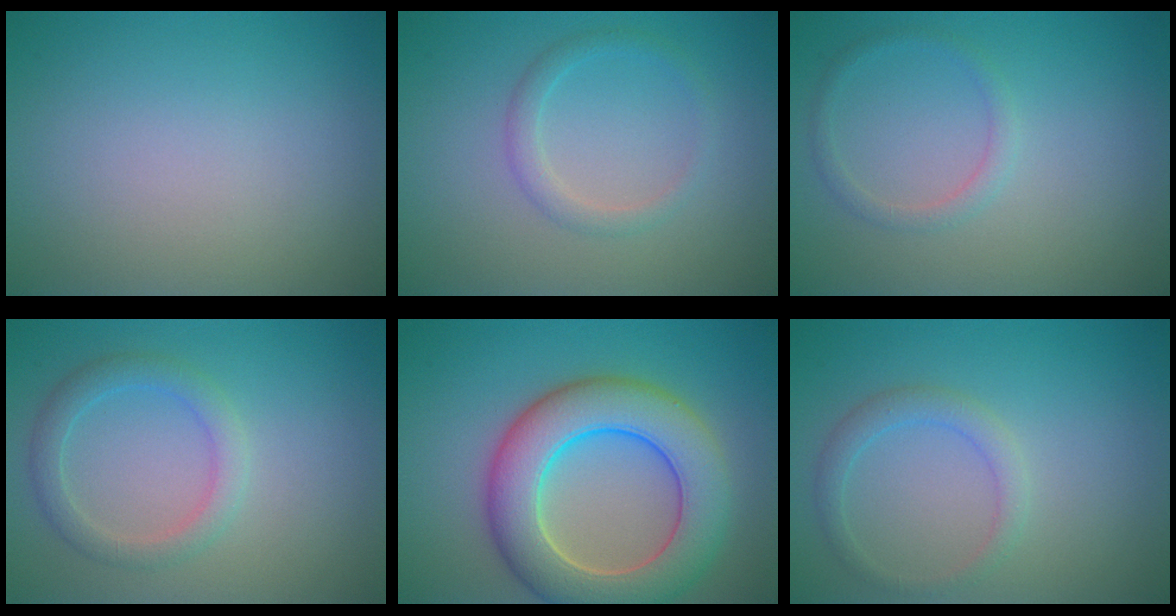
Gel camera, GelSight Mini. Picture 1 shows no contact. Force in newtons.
{"total": 1.7, "press": 1.7, "slide": 0.1}
{"total": 1.3, "press": 1.3, "slide": 0.1}
{"total": 2.7, "press": 2.7, "slide": 0.0}
{"total": 9.1, "press": 9.1, "slide": 0.4}
{"total": 2.0, "press": 2.0, "slide": 0.1}